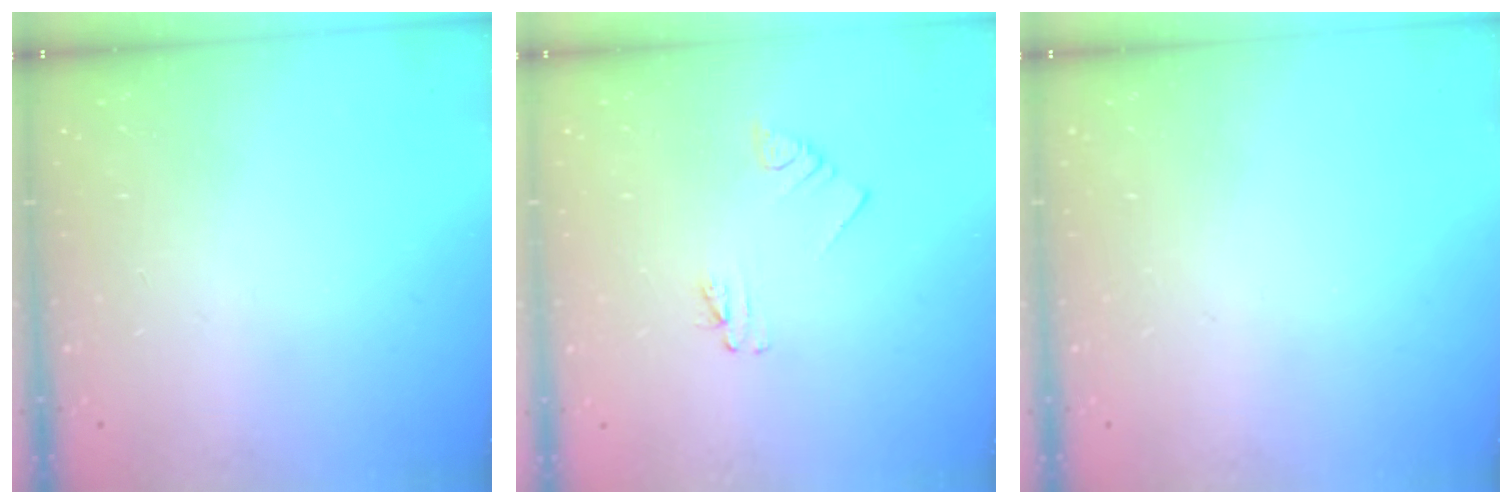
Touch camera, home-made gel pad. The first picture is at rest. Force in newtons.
{"total": 1.6, "press": 1.6, "slide": 0.2}
{"total": 0.0}